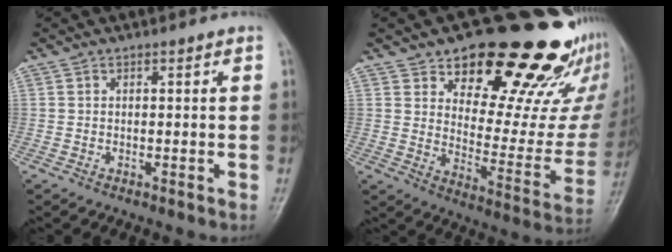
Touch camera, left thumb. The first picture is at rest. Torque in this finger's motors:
{"motor_torque": [0.56, 0.48, 1.39, -1.38, 0.11]}